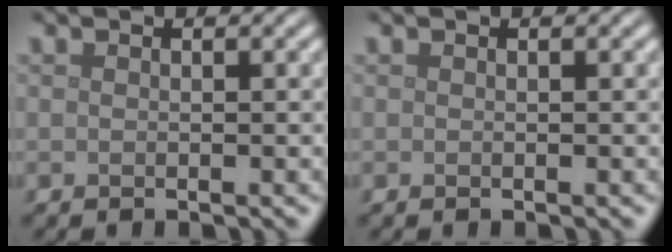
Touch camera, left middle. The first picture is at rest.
{"total": 0.0}